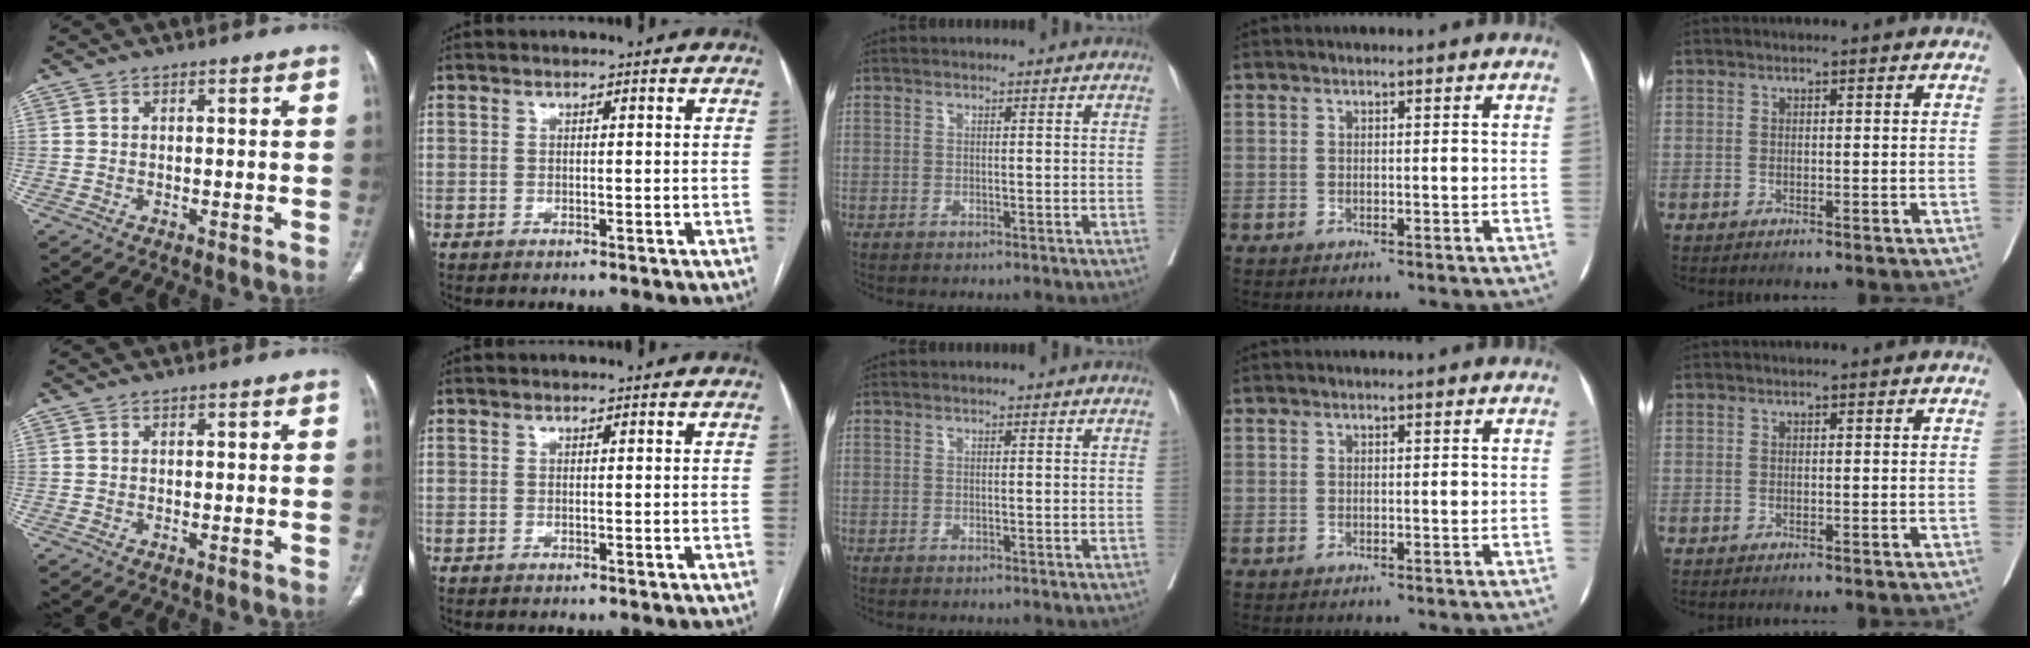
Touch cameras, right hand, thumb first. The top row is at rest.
{}